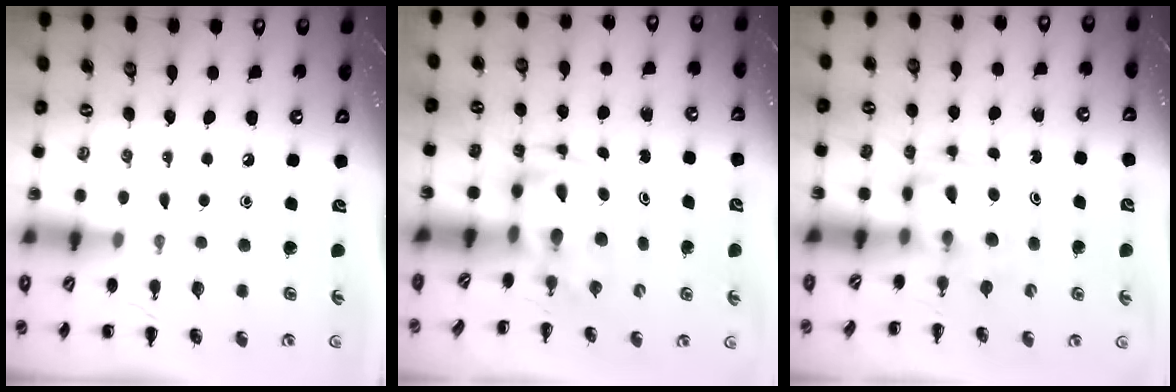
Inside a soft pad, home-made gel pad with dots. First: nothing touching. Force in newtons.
{"total": 3.3, "press": 3.3, "slide": 0.7}
{"total": 3.8, "press": 3.7, "slide": 0.3}